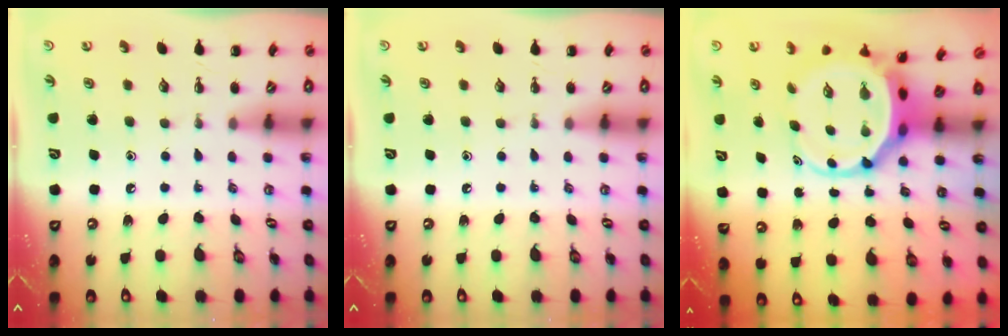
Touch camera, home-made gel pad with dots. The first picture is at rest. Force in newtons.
{"total": 0.0}
{"total": 6.4, "press": 6.2, "slide": 1.6}